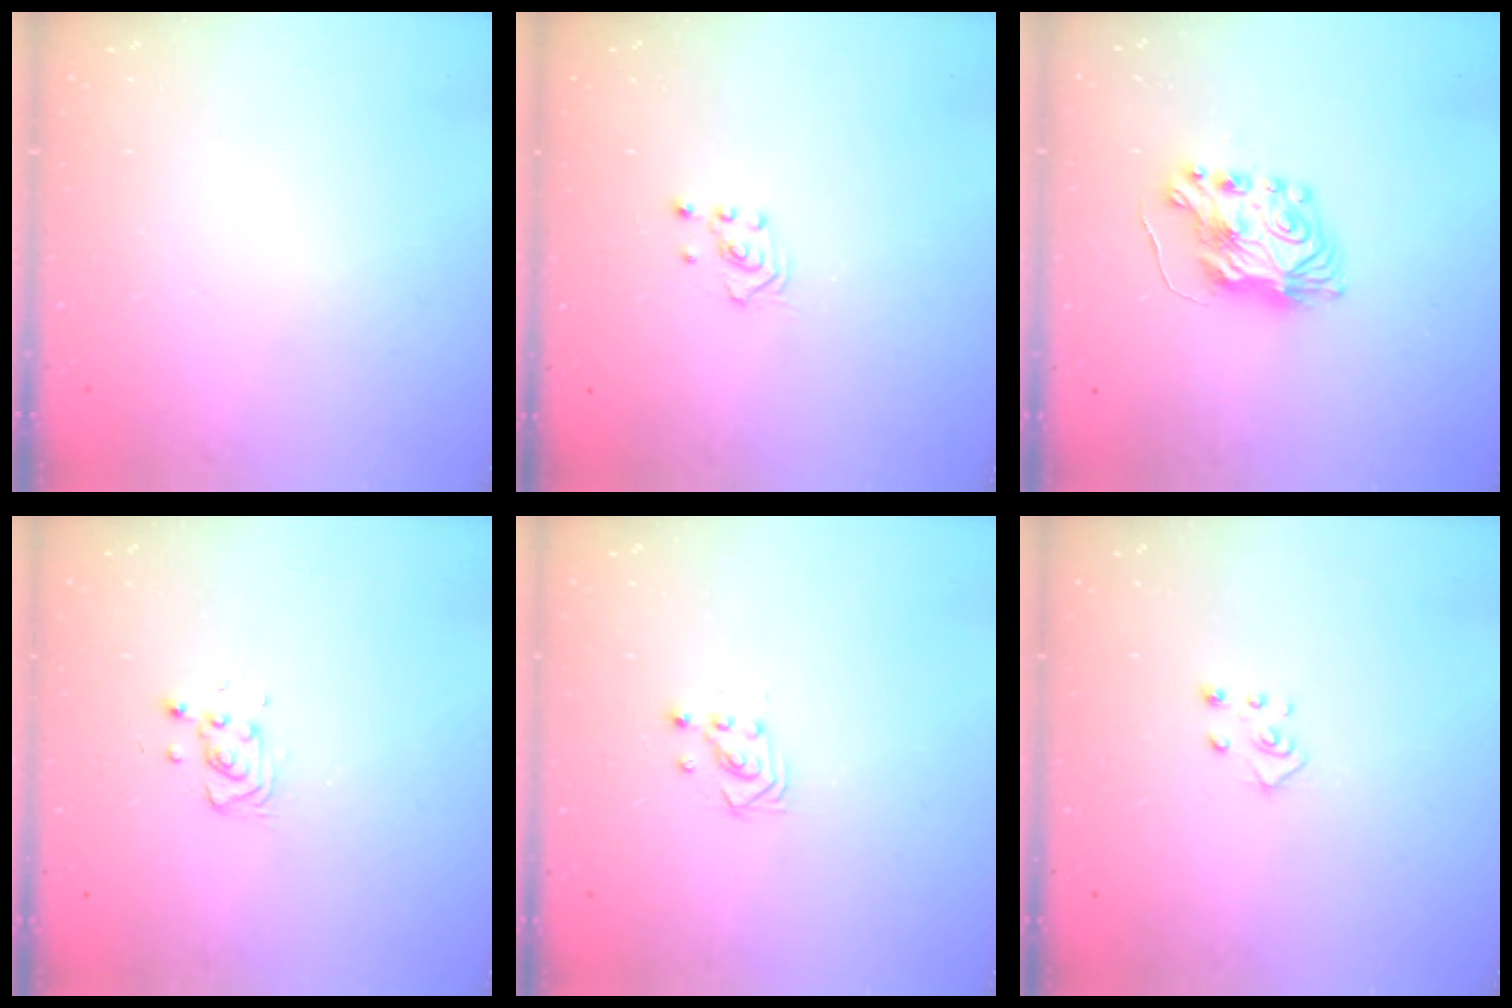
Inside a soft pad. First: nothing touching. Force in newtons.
{"total": 2.0, "press": 2.0, "slide": 0.3}
{"total": 8.1, "press": 8.0, "slide": 0.8}
{"total": 5.4, "press": 5.3, "slide": 1.2}
{"total": 2.9, "press": 2.9, "slide": 0.3}
{"total": 4.5, "press": 4.5, "slide": 0.4}